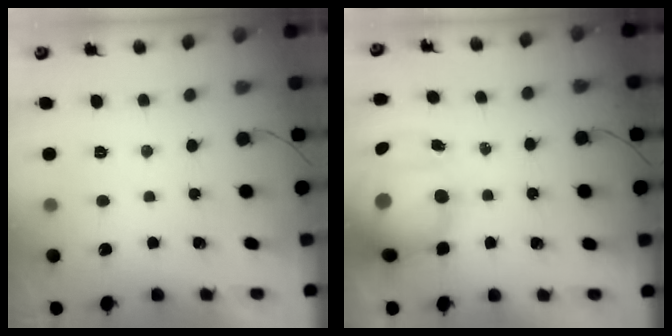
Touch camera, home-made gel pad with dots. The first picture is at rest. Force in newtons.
{"total": 12.7, "press": 12.5, "slide": 2.1}